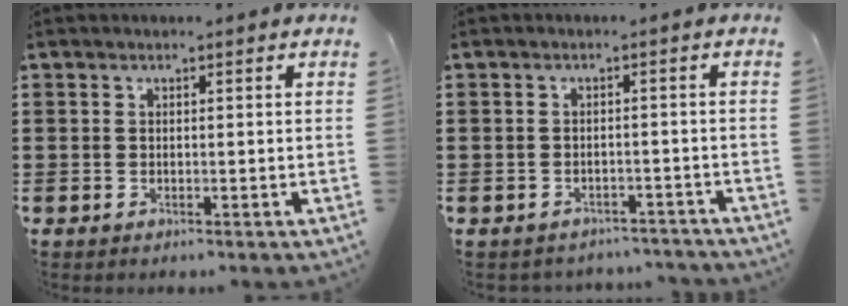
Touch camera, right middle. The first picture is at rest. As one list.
[{"total": 2.0, "force": [-2.0, 0.3, -0.1], "torque": [-0.005, 0.000, -0.045]}]